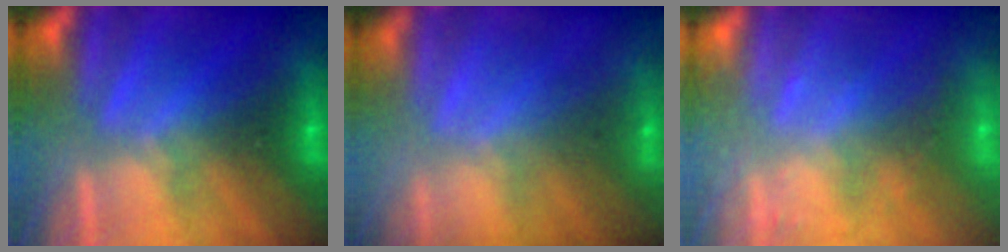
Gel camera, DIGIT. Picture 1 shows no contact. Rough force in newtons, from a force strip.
{"total": 7.4}
{"total": 7.4}